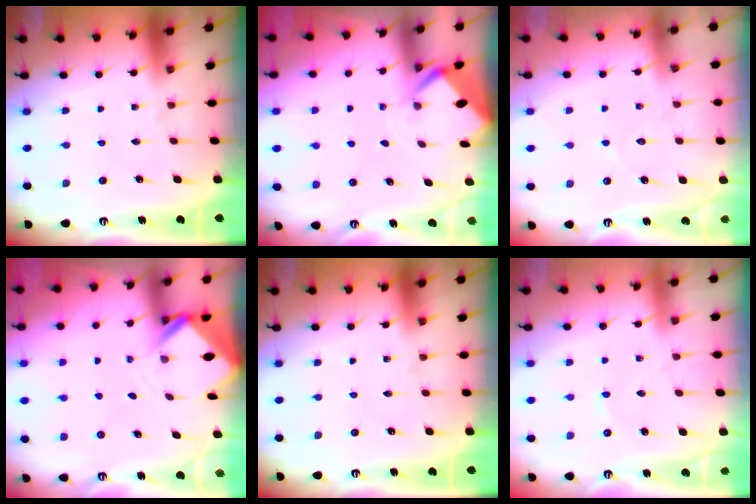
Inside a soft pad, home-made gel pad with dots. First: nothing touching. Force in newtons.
{"total": 2.9, "press": 2.9, "slide": 0.4}
{"total": 5.8, "press": 5.8, "slide": 0.8}
{"total": 2.9, "press": 2.9, "slide": 0.2}
{"total": 0.0}
{"total": 1.7, "press": 1.7, "slide": 0.3}